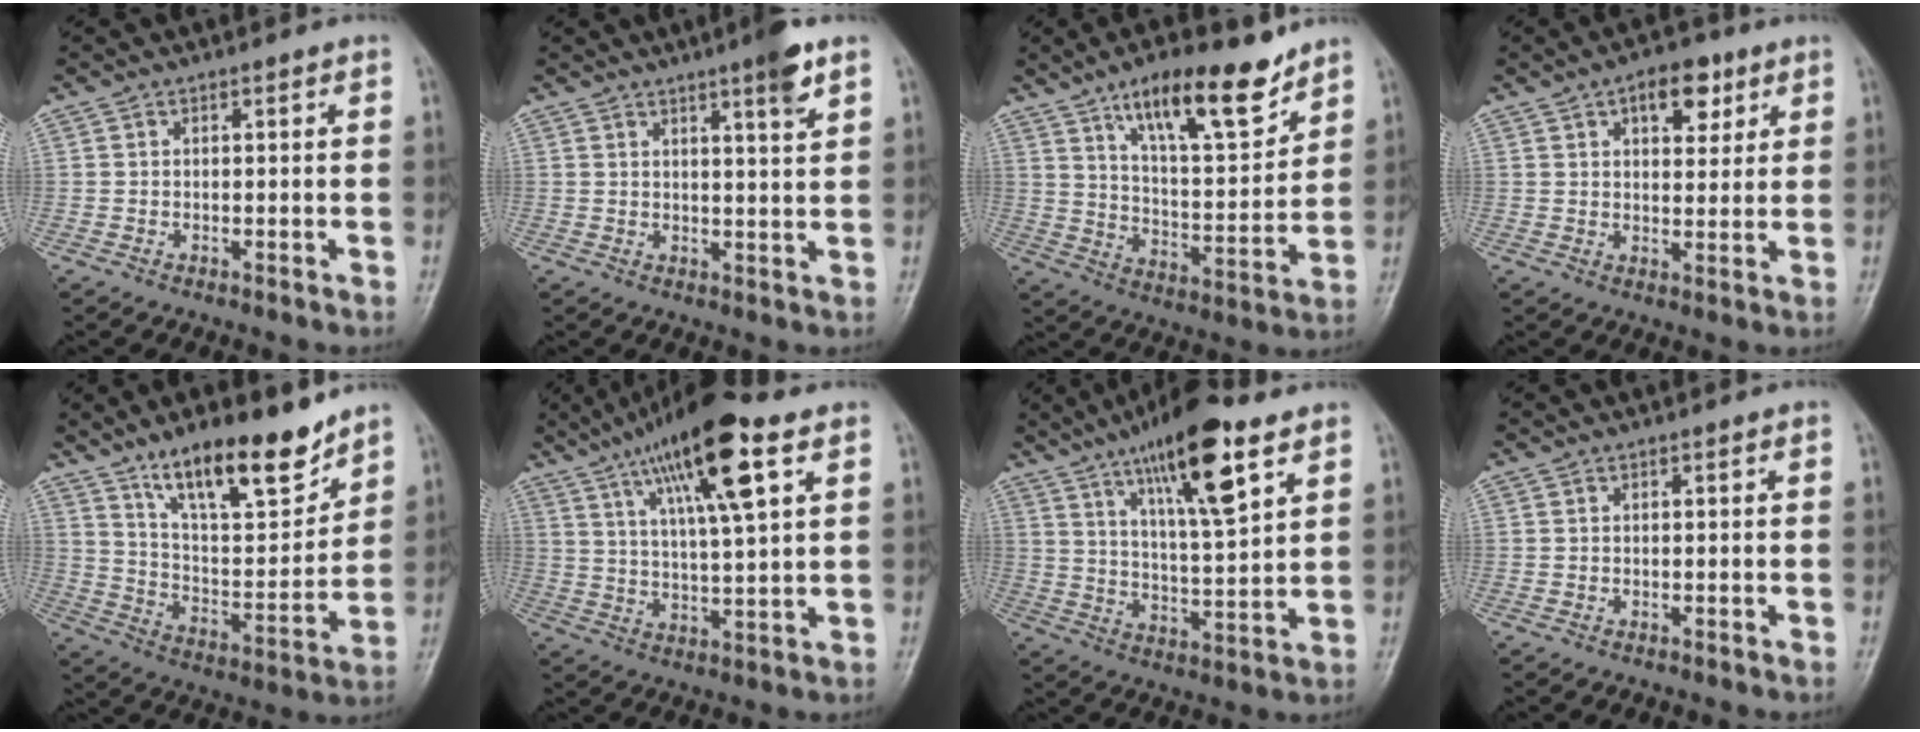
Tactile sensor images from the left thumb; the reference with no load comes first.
{"total": 5.5, "force": [3.4, 0.4, 4.2], "torque": [-0.058, -0.020, 0.050]}
{"total": 16.3, "force": [10.8, 5.1, 11.2], "torque": [-0.153, -0.062, 0.187]}
{"total": 7.8, "force": [3.9, 4.3, 5.2], "torque": [-0.044, -0.013, 0.053]}
{"total": 17.5, "force": [12.6, 5.4, 11.0], "torque": [-0.142, -0.079, 0.222]}
{"total": 17.2, "force": [8.8, 3.5, 14.4], "torque": [-0.239, -0.014, 0.152]}
{"total": 17.0, "force": [9.6, 3.9, 13.5], "torque": [-0.210, -0.038, 0.165]}
{"total": 0.0}